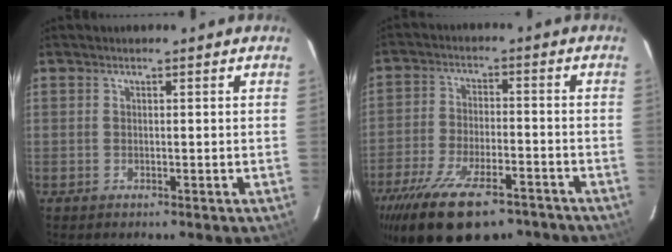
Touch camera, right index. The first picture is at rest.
{"total": 19.9, "force": [-14.1, 7.6, 11.8], "torque": [-0.237, -0.040, -0.223]}